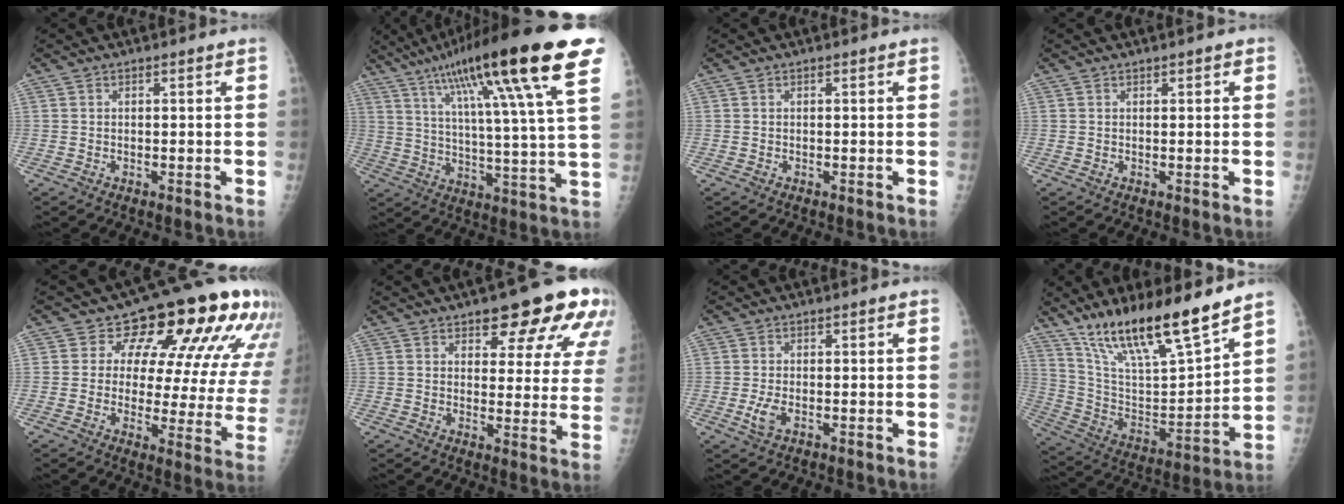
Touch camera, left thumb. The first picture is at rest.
{"total": 27.1, "force": [15.0, 3.4, 22.3], "torque": [-0.353, -0.024, 0.227]}
{"total": 0.0}
{"total": 1.0, "force": [0.5, 0.4, 0.7], "torque": [-0.008, 0.001, 0.005]}
{"total": 19.1, "force": [10.3, 9.6, 12.8], "torque": [-0.115, -0.037, 0.113]}
{"total": 15.5, "force": [9.5, 5.9, 10.7], "torque": [-0.089, -0.041, 0.115]}
{"total": 2.8, "force": [-0.8, 1.3, 2.4], "torque": [-0.059, -0.001, -0.016]}
{"total": 20.9, "force": [15.6, 3.8, 13.4], "torque": [-0.212, -0.072, 0.286]}